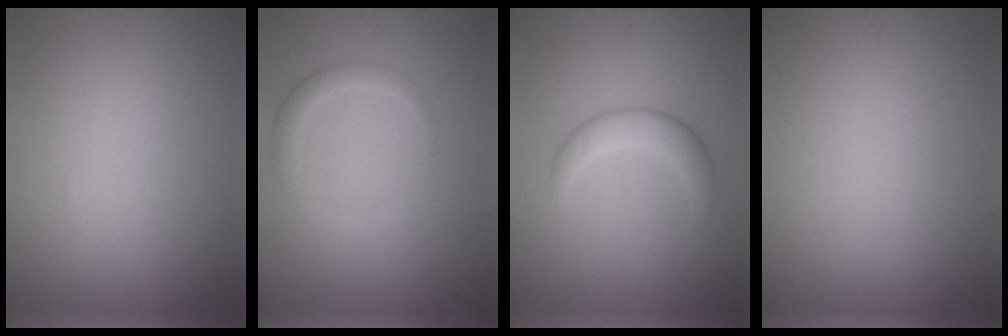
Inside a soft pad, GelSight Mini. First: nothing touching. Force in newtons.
{"total": 2.0, "press": 2.0, "slide": 0.2}
{"total": 2.8, "press": 2.8, "slide": 0.1}
{"total": 0.0}